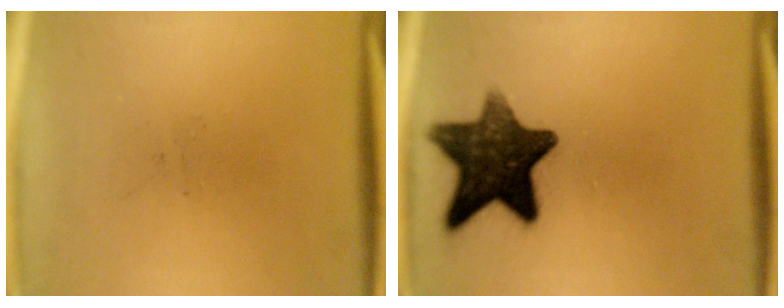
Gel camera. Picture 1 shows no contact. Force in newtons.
{"total": 12.9}